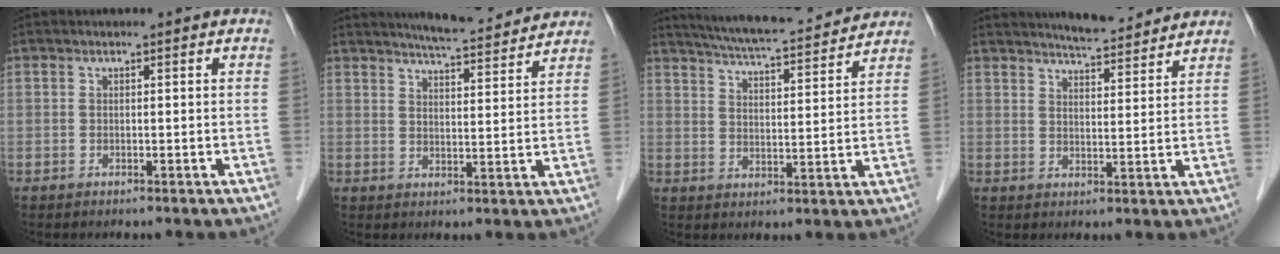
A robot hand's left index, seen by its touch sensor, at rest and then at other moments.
{"total": 11.0, "force": [10.2, 1.1, 3.9], "torque": [-0.059, 0.004, 0.135]}
{"total": 16.7, "force": [15.1, 2.1, 6.7], "torque": [-0.111, 0.021, 0.220]}
{"total": 8.3, "force": [7.8, 1.0, 2.7], "torque": [-0.048, 0.005, 0.108]}